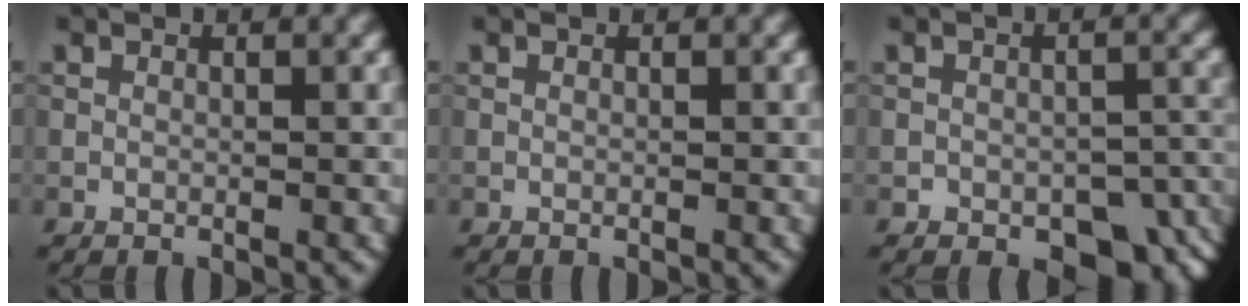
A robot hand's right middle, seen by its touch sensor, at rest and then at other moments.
{"total": 0.0}
{"total": 6.4, "force": [-4.0, 3.6, 3.6], "torque": [-0.031, -0.002, -0.052]}